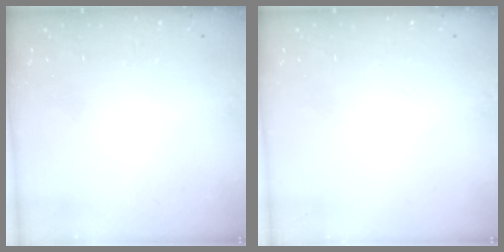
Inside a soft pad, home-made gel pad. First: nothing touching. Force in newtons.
{"total": 0.0}